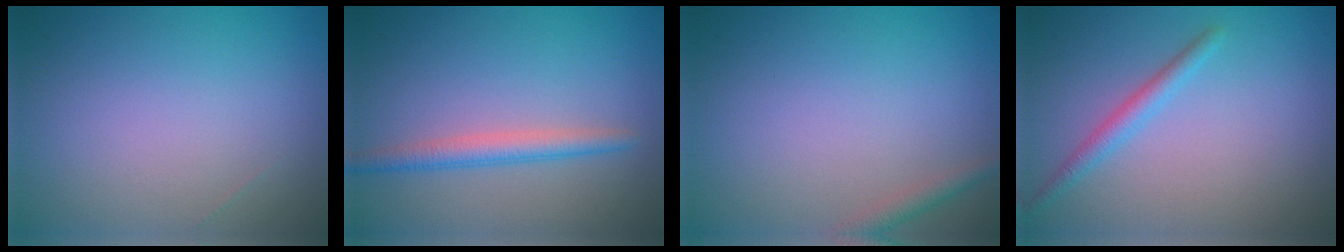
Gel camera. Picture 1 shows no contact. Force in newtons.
{"total": 2.3, "press": 2.3, "slide": 0.1}
{"total": 1.4, "press": 1.4, "slide": 0.1}
{"total": 1.8, "press": 1.8, "slide": 0.0}